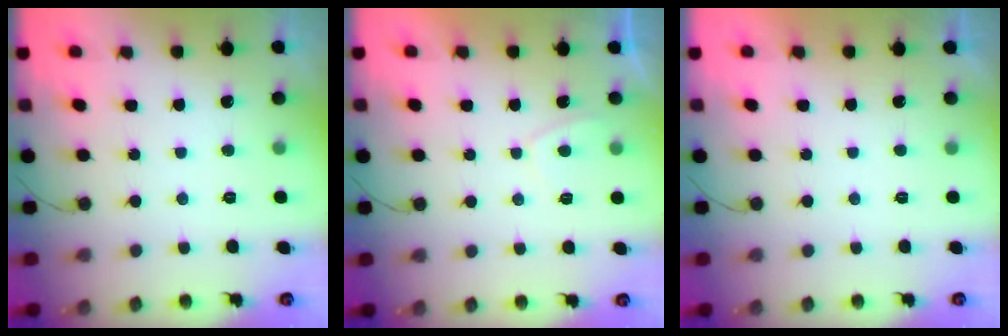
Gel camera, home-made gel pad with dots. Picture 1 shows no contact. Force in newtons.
{"total": 1.9, "press": 1.9, "slide": 0.6}
{"total": 2.1, "press": 2.0, "slide": 0.4}